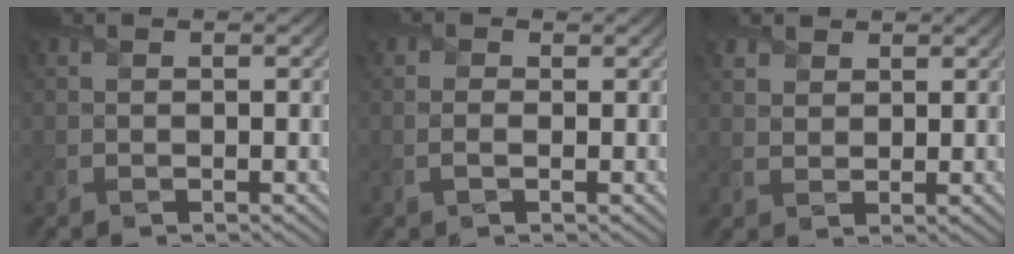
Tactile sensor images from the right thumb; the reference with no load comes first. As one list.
[{"total": 1.3, "force": [-0.1, 0.7, 1.1], "torque": [-0.029, 0.001, -0.004]}, {"total": 2.6, "force": [1.9, 1.6, 0.8], "torque": [-0.026, 0.004, 0.038]}]